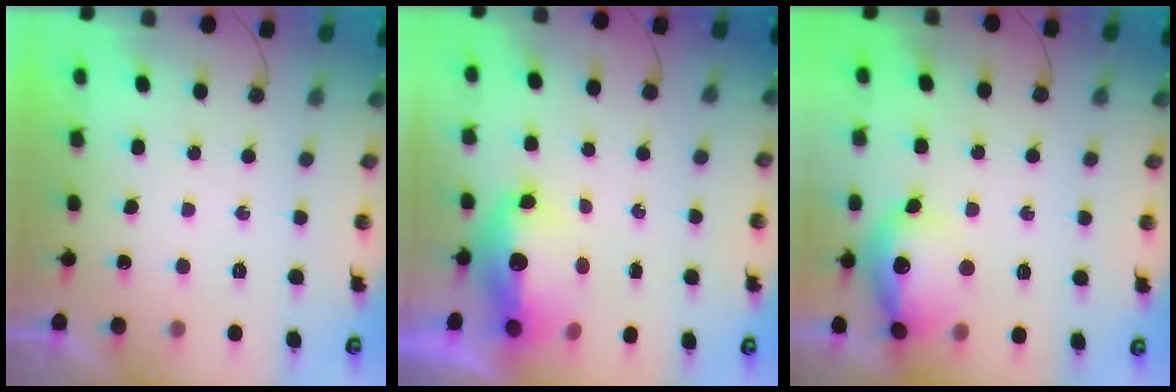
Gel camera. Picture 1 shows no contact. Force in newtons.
{"total": 14.3, "press": 14.2, "slide": 1.3}
{"total": 17.0, "press": 17.0, "slide": 1.3}